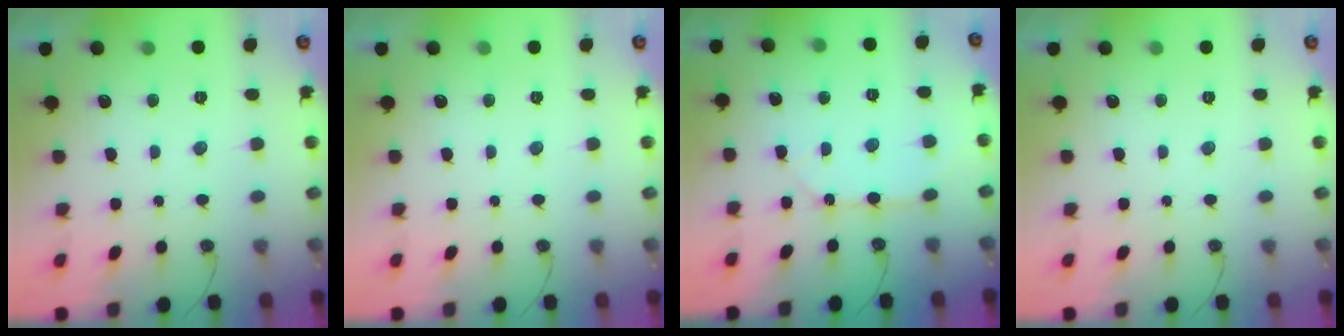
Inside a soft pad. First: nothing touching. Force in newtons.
{"total": 0.0}
{"total": 8.1, "press": 8.0, "slide": 0.9}
{"total": 0.0}